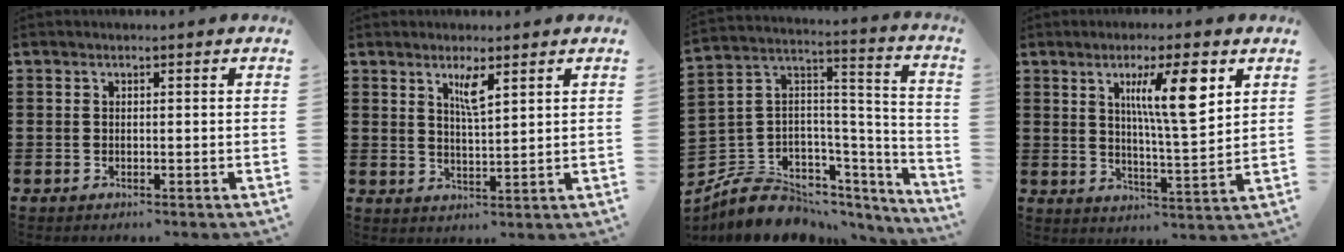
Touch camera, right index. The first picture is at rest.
{"total": 3.6, "force": [2.1, 0.5, 2.8], "torque": [-0.054, 0.000, 0.033]}
{"total": 8.3, "force": [-6.1, 5.3, 2.2], "torque": [-0.061, 0.003, -0.111]}
{"total": 10.2, "force": [4.4, 1.6, 9.0], "torque": [-0.160, -0.003, 0.067]}